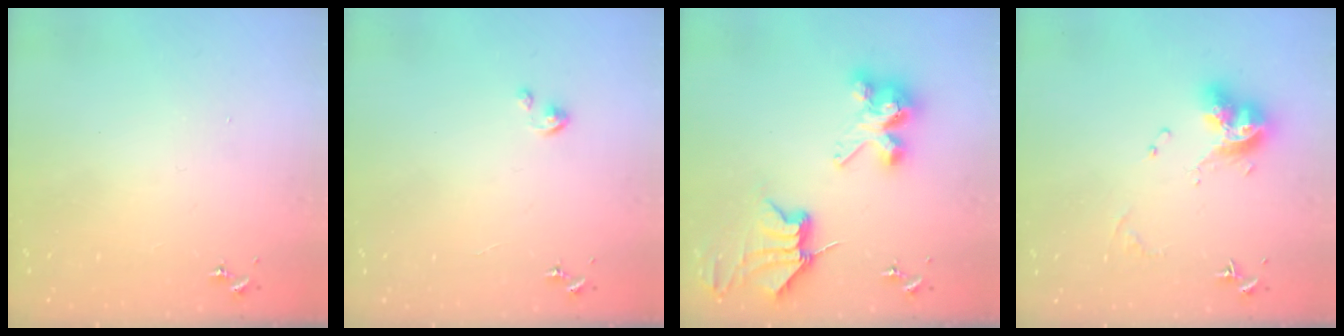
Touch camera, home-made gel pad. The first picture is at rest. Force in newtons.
{"total": 2.8, "press": 2.8, "slide": 0.2}
{"total": 10.0, "press": 9.9, "slide": 1.2}
{"total": 12.9, "press": 12.8, "slide": 1.4}